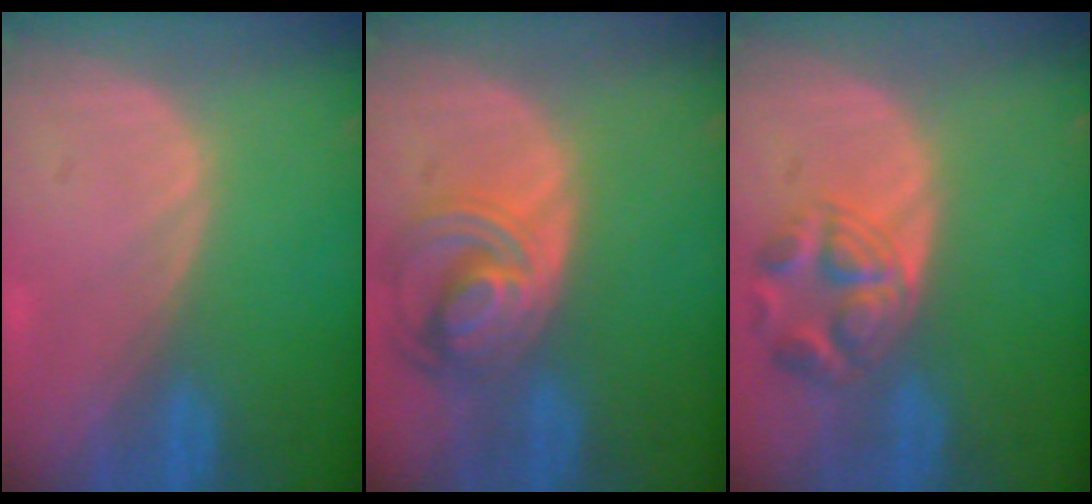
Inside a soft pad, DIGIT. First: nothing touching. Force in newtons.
{"total": 8.2, "press": 7.2, "slide": 4.1}
{"total": 5.6, "press": 5.6, "slide": 0.2}